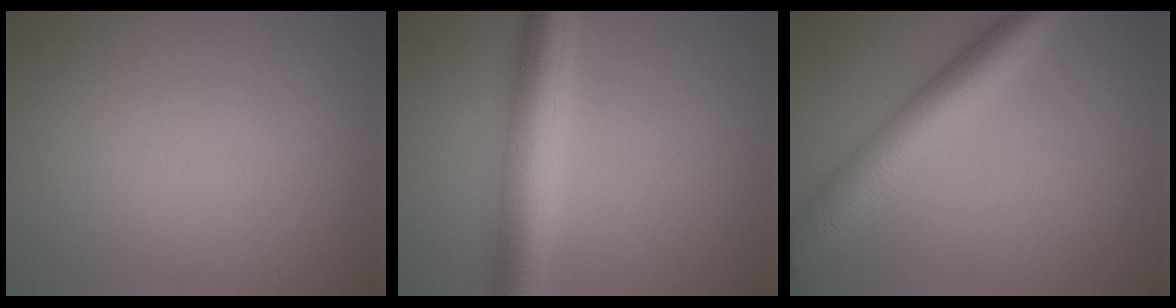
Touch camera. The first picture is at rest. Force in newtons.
{"total": 7.0, "press": 7.0, "slide": 0.1}
{"total": 6.4, "press": 6.4, "slide": 0.1}